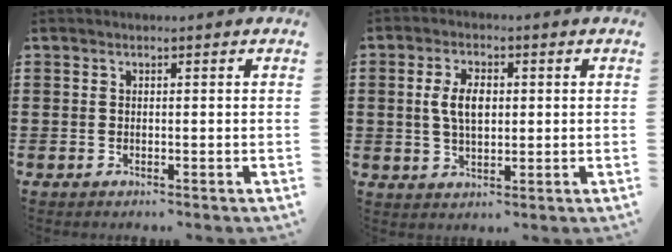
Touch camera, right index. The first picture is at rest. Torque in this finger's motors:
{"motor_torque": [1.11, 1.02, 0.65, 0.18]}